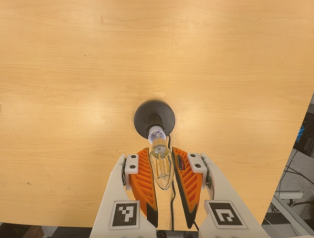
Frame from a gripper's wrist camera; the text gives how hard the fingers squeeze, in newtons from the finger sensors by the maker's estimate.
{"total": 12.7, "left": 14.0, "right": 11.4}